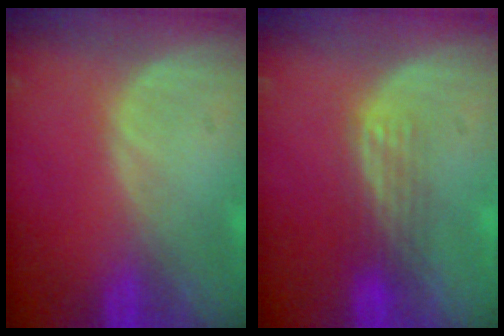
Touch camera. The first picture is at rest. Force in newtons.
{"total": 2.9, "press": 2.7, "slide": 1.2}